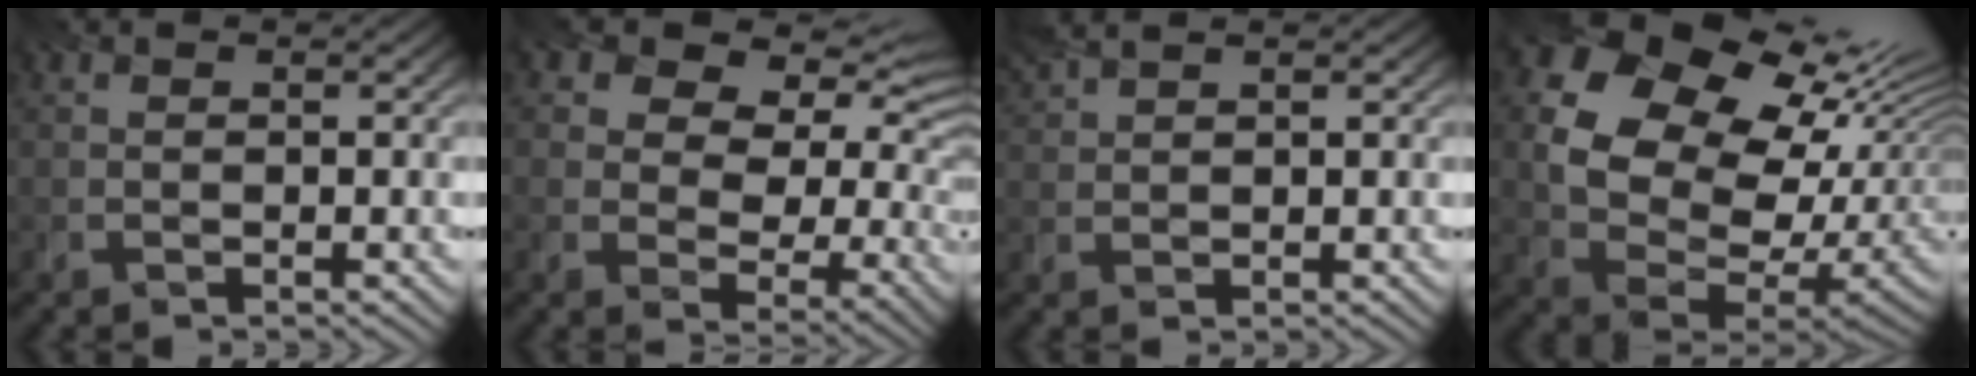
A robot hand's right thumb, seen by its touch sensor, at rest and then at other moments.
{"total": 13.1, "force": [6.4, 8.5, 7.7], "torque": [-0.143, 0.020, 0.098]}
{"total": 2.9, "force": [2.5, 0.5, 1.3], "torque": [-0.033, 0.017, 0.051]}
{"total": 17.6, "force": [7.8, 11.7, 10.6], "torque": [-0.214, 0.006, 0.156]}